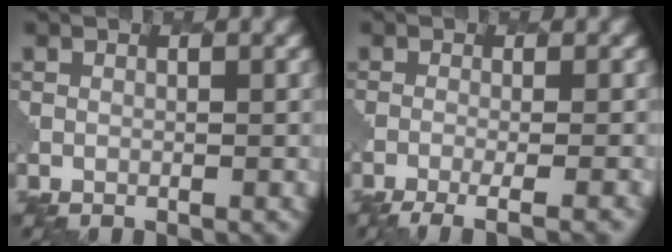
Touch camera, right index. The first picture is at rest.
{"total": 4.0, "force": [-2.3, 0.9, 3.1], "torque": [-0.034, 0.001, -0.040]}